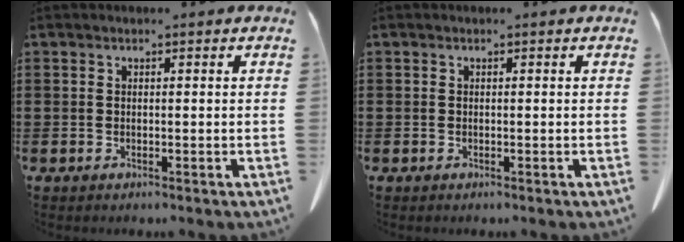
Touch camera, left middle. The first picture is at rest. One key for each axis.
{"total": 0.0}